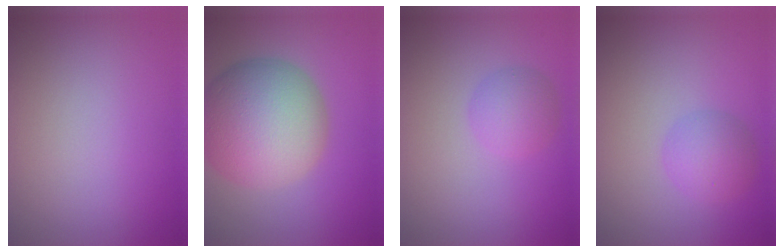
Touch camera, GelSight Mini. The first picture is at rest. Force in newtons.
{"total": 11.0, "press": 11.0, "slide": 0.4}
{"total": 2.4, "press": 2.4, "slide": 0.0}
{"total": 2.7, "press": 2.7, "slide": 0.1}